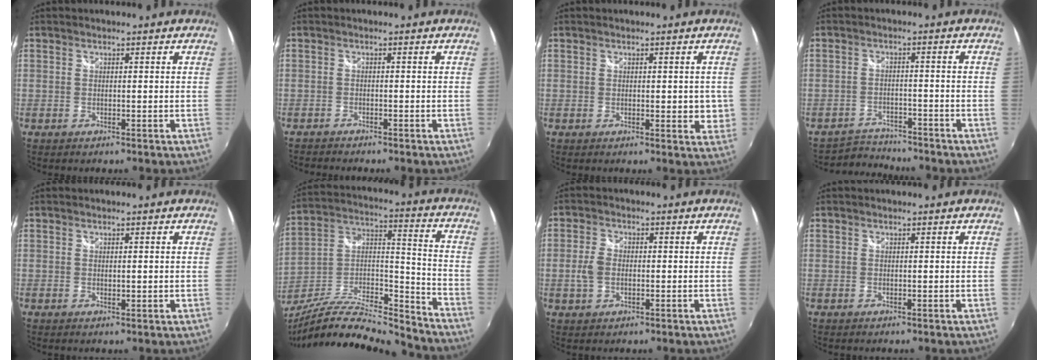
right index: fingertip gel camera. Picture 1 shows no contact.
{"total": 2.1, "force": [-2.0, 0.2, 0.3], "torque": [-0.022, -0.010, -0.039]}
{"total": 3.3, "force": [0.4, 1.9, 2.7], "torque": [-0.025, -0.002, 0.010]}
{"total": 5.2, "force": [-5.1, 1.2, -0.5], "torque": [-0.008, 0.008, -0.087]}
{"total": 1.1, "force": [0.4, 0.4, 0.9], "torque": [-0.012, 0.000, 0.008]}
{"total": 20.6, "force": [-18.2, 3.4, 9.1], "torque": [-0.170, 0.001, -0.316]}
{"total": 4.1, "force": [-0.5, 2.9, 2.9], "torque": [-0.066, 0.002, -0.008]}
{"total": 0.0}